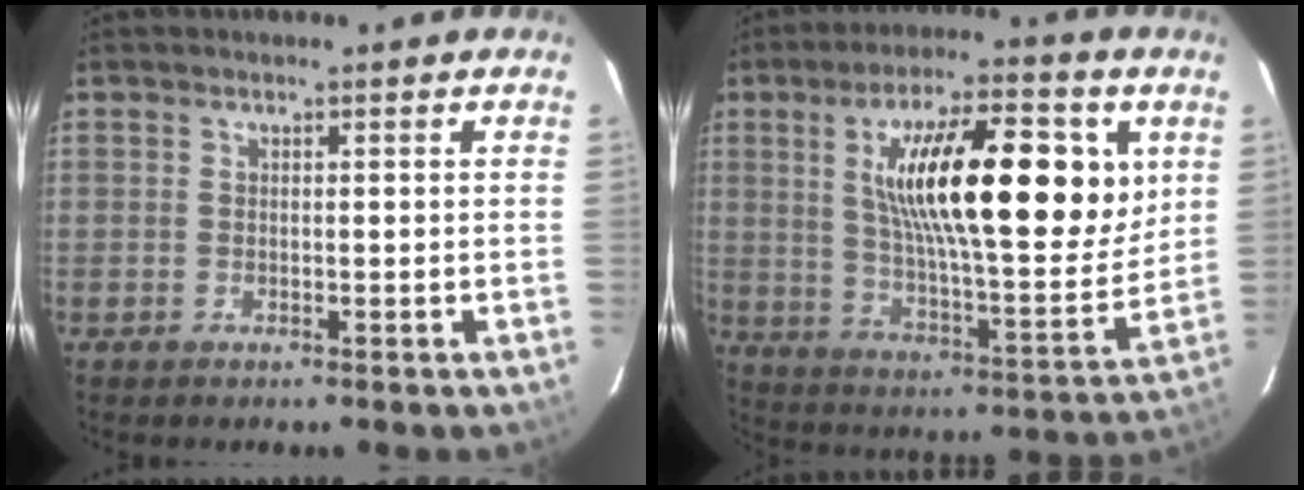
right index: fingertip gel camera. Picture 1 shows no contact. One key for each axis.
{"total": 24.2, "fx": 7.5, "fy": 7.2, "fz": 21.8, "tx": -0.354, "ty": 0.008, "tz": 0.119}